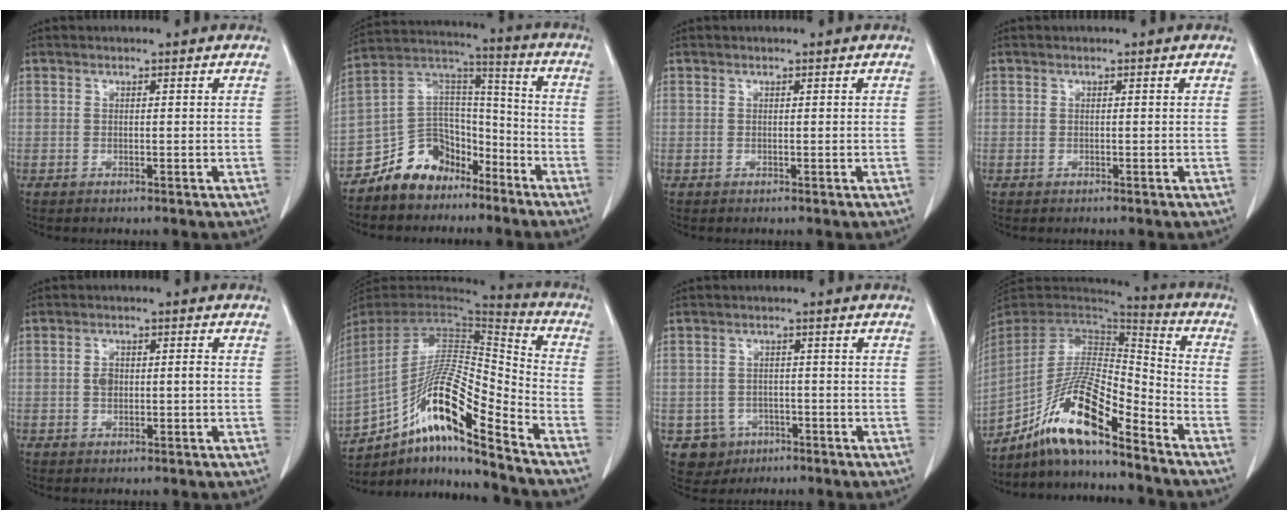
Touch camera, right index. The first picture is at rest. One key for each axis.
{"total": 11.8, "fx": -8.5, "fy": 7.6, "fz": 3.2, "tx": -0.060, "ty": 0.063, "tz": -0.153}
{"total": 0.0}
{"total": 0.0}
{"total": 3.0, "fx": -0.3, "fy": 1.4, "fz": 2.7, "tx": -0.053, "ty": 0.007, "tz": -0.004}
{"total": 18.0, "fx": -11.6, "fy": 1.5, "fz": 13.7, "tx": -0.270, "ty": 0.004, "tz": -0.208}
{"total": 4.8, "fx": -2.0, "fy": 4.4, "fz": 0.3, "tx": -0.002, "ty": 0.012, "tz": -0.024}
{"total": 14.8, "fx": -10.6, "fy": 2.1, "fz": 10.1, "tx": -0.187, "ty": 0.010, "tz": -0.188}